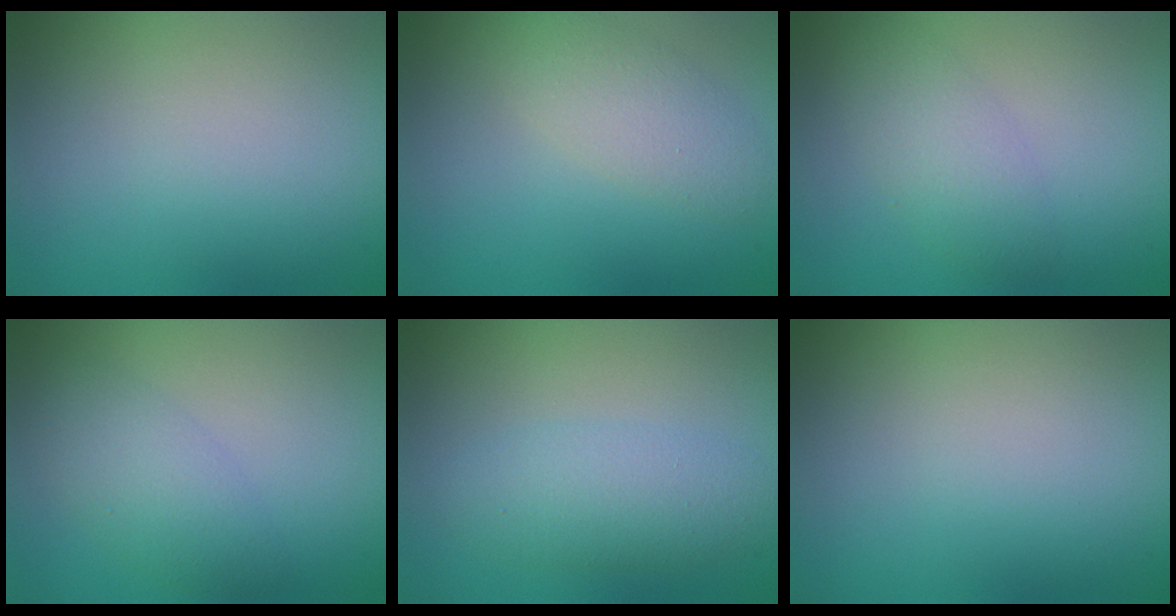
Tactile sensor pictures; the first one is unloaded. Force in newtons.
{"total": 3.0, "press": 3.0, "slide": 0.1}
{"total": 2.9, "press": 2.9, "slide": 0.2}
{"total": 1.9, "press": 1.9, "slide": 0.2}
{"total": 3.2, "press": 3.2, "slide": 0.1}
{"total": 0.0}